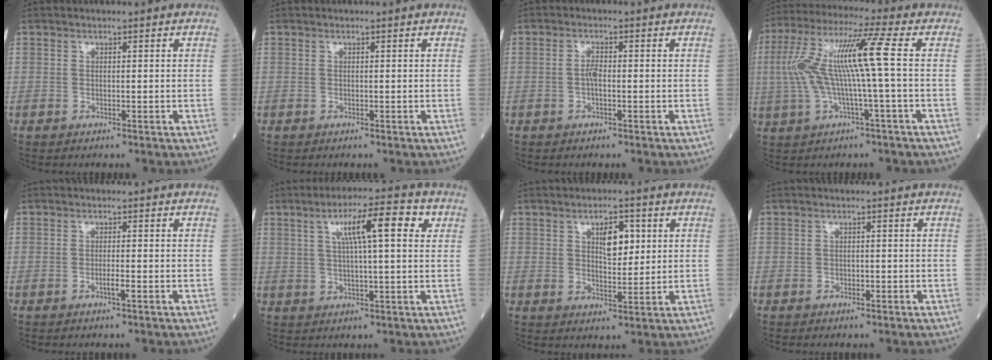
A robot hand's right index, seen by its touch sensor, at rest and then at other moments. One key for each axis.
{"total": 0.0}
{"total": 1.6, "fx": -0.3, "fy": 0.4, "fz": 1.5, "tx": -0.028, "ty": 0.003, "tz": -0.004}
{"total": 11.6, "fx": 0.3, "fy": -0.5, "fz": 11.6, "tx": -0.241, "ty": 0.029, "tz": 0.005}
{"total": 1.1, "fx": -0.5, "fy": -0.1, "fz": 1.0, "tx": -0.021, "ty": 0.000, "tz": -0.006}
{"total": 9.2, "fx": 3.3, "fy": 1.3, "fz": 8.5, "tx": -0.139, "ty": 0.019, "tz": 0.049}
{"total": 5.3, "fx": 1.8, "fy": 2.2, "fz": 4.4, "tx": -0.071, "ty": 0.004, "tz": 0.031}
{"total": 0.5, "fx": -0.2, "fy": 0.4, "fz": 0.3, "tx": -0.004, "ty": 0.002, "tz": 0.000}